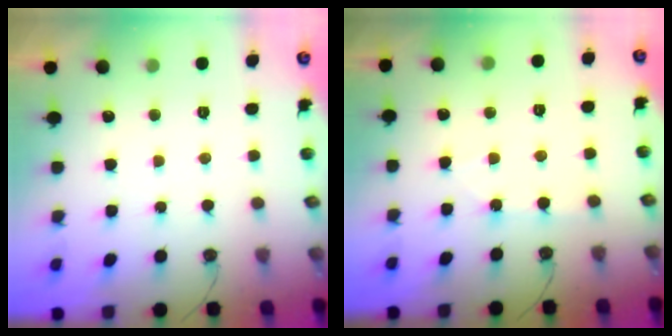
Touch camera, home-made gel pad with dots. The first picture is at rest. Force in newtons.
{"total": 2.9, "press": 2.8, "slide": 0.6}